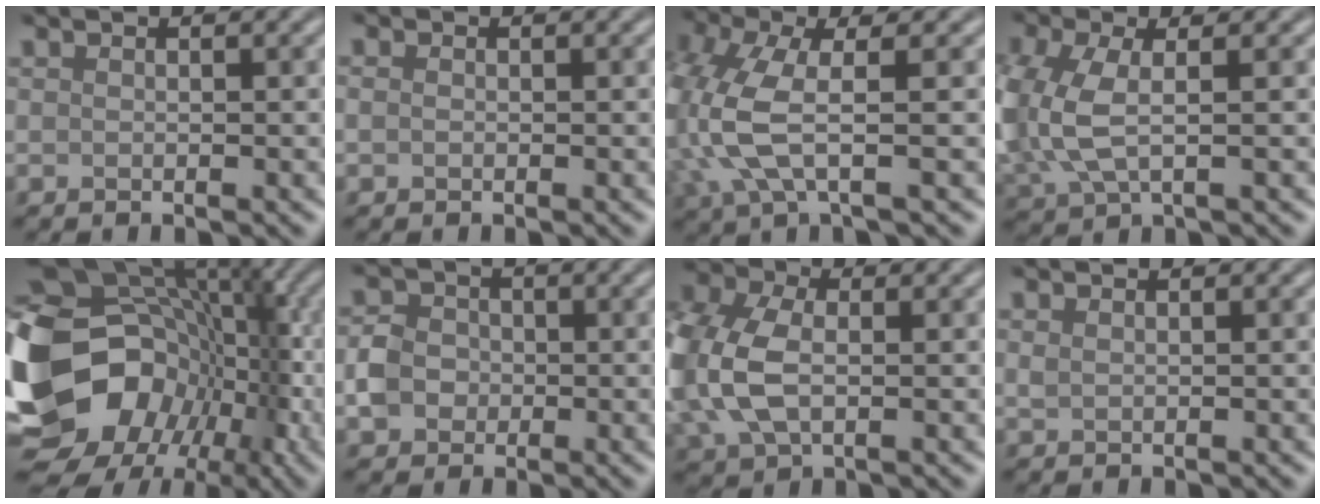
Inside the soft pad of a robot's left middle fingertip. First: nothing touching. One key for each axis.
{"total": 0.7, "fx": 0.0, "fy": 0.6, "fz": 0.3, "tx": -0.005, "ty": -0.001, "tz": -0.002}
{"total": 6.4, "fx": -0.1, "fy": 2.8, "fz": 5.7, "tx": -0.165, "ty": -0.005, "tz": -0.002}
{"total": 6.2, "fx": -0.1, "fy": 3.4, "fz": 5.2, "tx": -0.147, "ty": -0.002, "tz": -0.002}
{"total": 18.2, "fx": -3.0, "fy": 14.3, "fz": 10.8, "tx": -0.221, "ty": -0.004, "tz": -0.046}
{"total": 3.3, "fx": -0.7, "fy": 2.9, "fz": 1.3, "tx": -0.020, "ty": 0.004, "tz": -0.018}
{"total": 10.6, "fx": -0.2, "fy": 7.4, "fz": 7.6, "tx": -0.199, "ty": -0.004, "tz": 0.004}
{"total": 0.6, "fx": 0.4, "fy": 0.3, "fz": 0.3, "tx": -0.010, "ty": 0.000, "tz": 0.009}